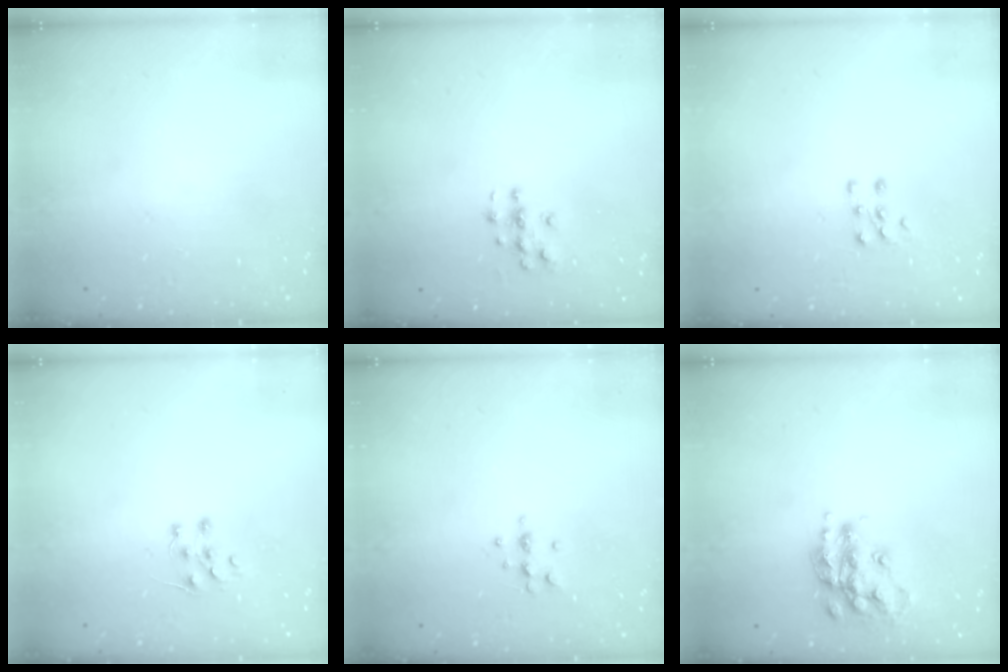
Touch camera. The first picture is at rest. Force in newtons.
{"total": 3.4, "press": 3.4, "slide": 0.2}
{"total": 5.0, "press": 5.0, "slide": 0.6}
{"total": 4.7, "press": 4.7, "slide": 0.3}
{"total": 5.6, "press": 5.4, "slide": 1.5}
{"total": 14.7, "press": 14.7, "slide": 0.9}